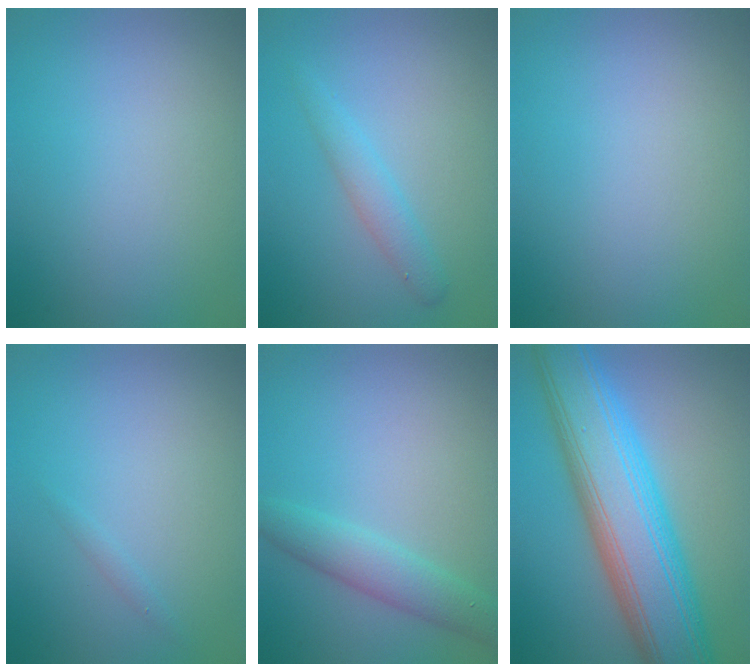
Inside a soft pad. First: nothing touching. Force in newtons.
{"total": 1.3, "press": 1.3, "slide": 0.2}
{"total": 0.0}
{"total": 0.5, "press": 0.5, "slide": 0.0}
{"total": 3.2, "press": 3.2, "slide": 0.1}
{"total": 12.4, "press": 12.4, "slide": 0.2}